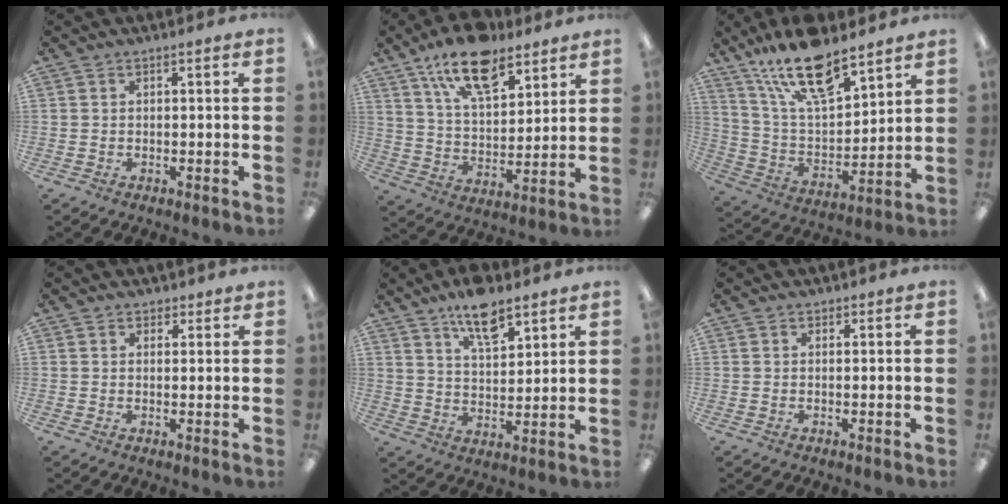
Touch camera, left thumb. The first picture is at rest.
{"total": 15.5, "force": [10.7, 7.1, 8.7], "torque": [-0.147, -0.046, 0.190]}
{"total": 19.0, "force": [13.7, 7.0, 11.1], "torque": [-0.205, -0.073, 0.240]}
{"total": 1.7, "force": [1.2, 1.1, 0.3], "torque": [0.003, -0.002, 0.021]}
{"total": 10.4, "force": [7.5, 4.2, 5.8], "torque": [-0.091, -0.039, 0.131]}
{"total": 0.0}